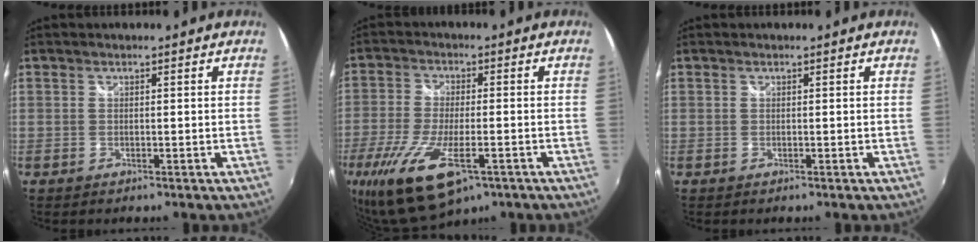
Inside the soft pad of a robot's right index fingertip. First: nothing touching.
{"total": 16.6, "force": [-8.2, 6.1, 13.1], "torque": [-0.280, -0.058, -0.141]}
{"total": 0.0}